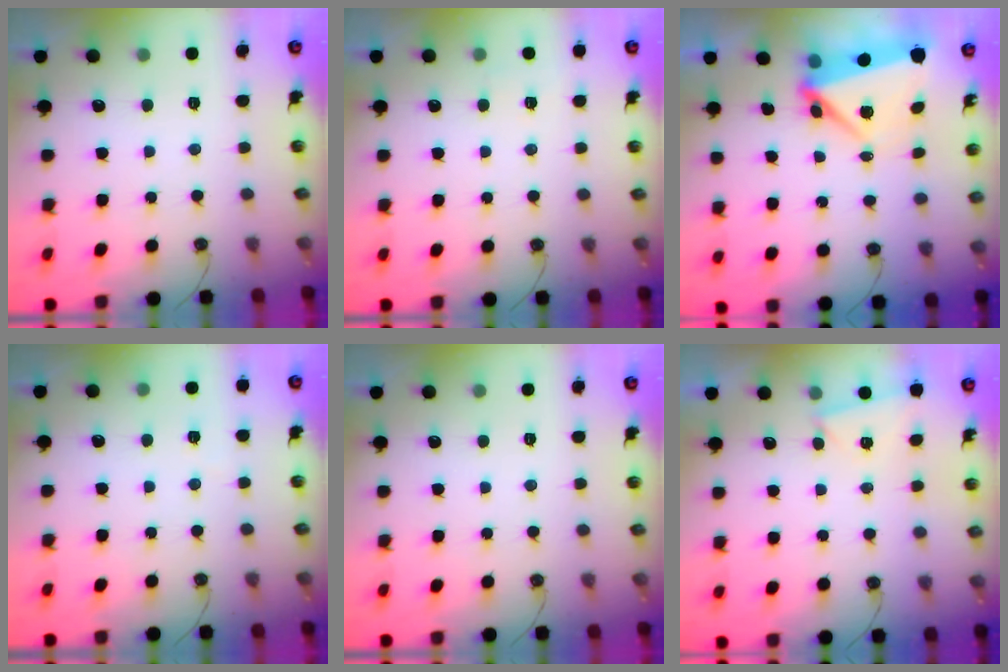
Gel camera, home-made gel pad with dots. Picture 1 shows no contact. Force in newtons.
{"total": 3.5, "press": 2.4, "slide": 2.5}
{"total": 5.7, "press": 5.5, "slide": 1.7}
{"total": 1.8, "press": 1.7, "slide": 0.6}
{"total": 0.0}
{"total": 2.4, "press": 2.3, "slide": 0.6}